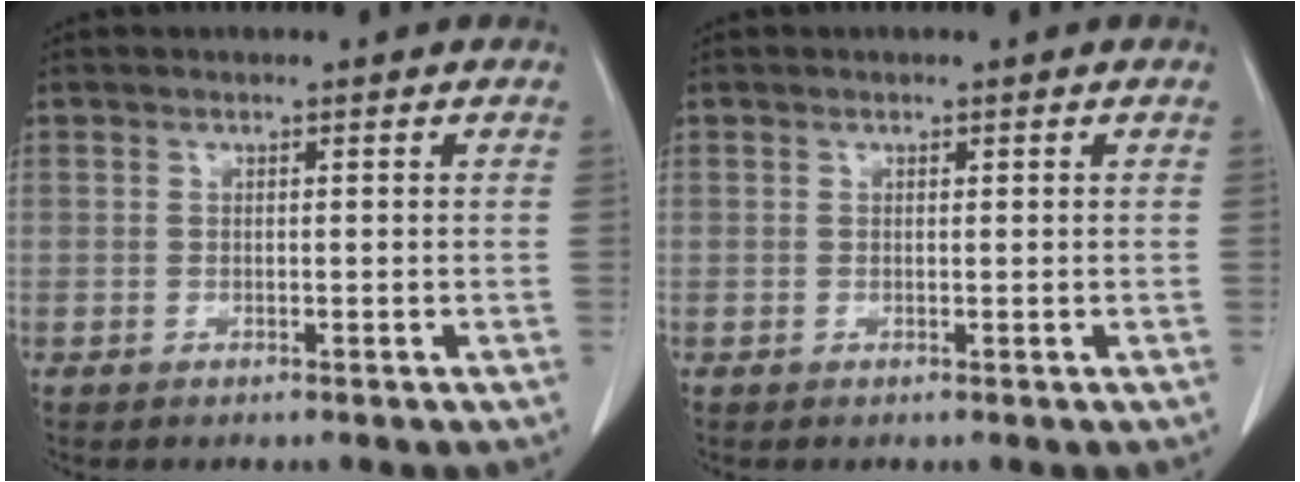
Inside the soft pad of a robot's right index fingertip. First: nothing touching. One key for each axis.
{"total": 0.0}